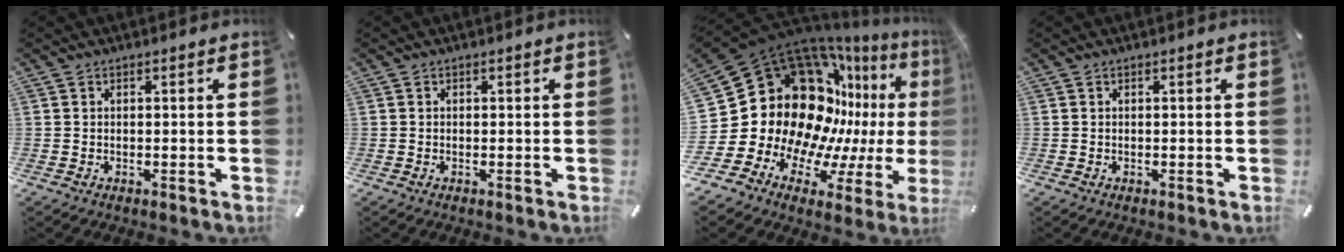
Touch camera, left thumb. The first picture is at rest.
{"total": 0.0}
{"total": 28.5, "force": [4.6, 21.7, 17.8], "torque": [-0.300, -0.121, 0.152]}
{"total": 0.0}